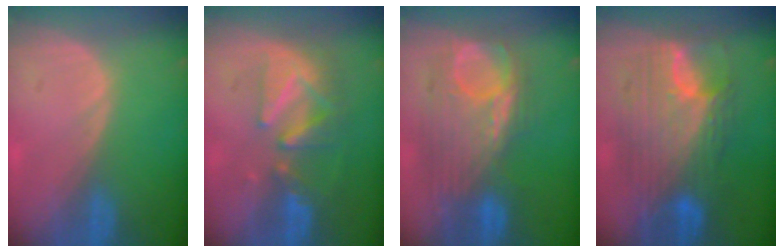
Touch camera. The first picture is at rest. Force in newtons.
{"total": 8.4, "press": 7.8, "slide": 3.2}
{"total": 9.9, "press": 9.6, "slide": 2.5}
{"total": 11.9, "press": 11.8, "slide": 1.0}